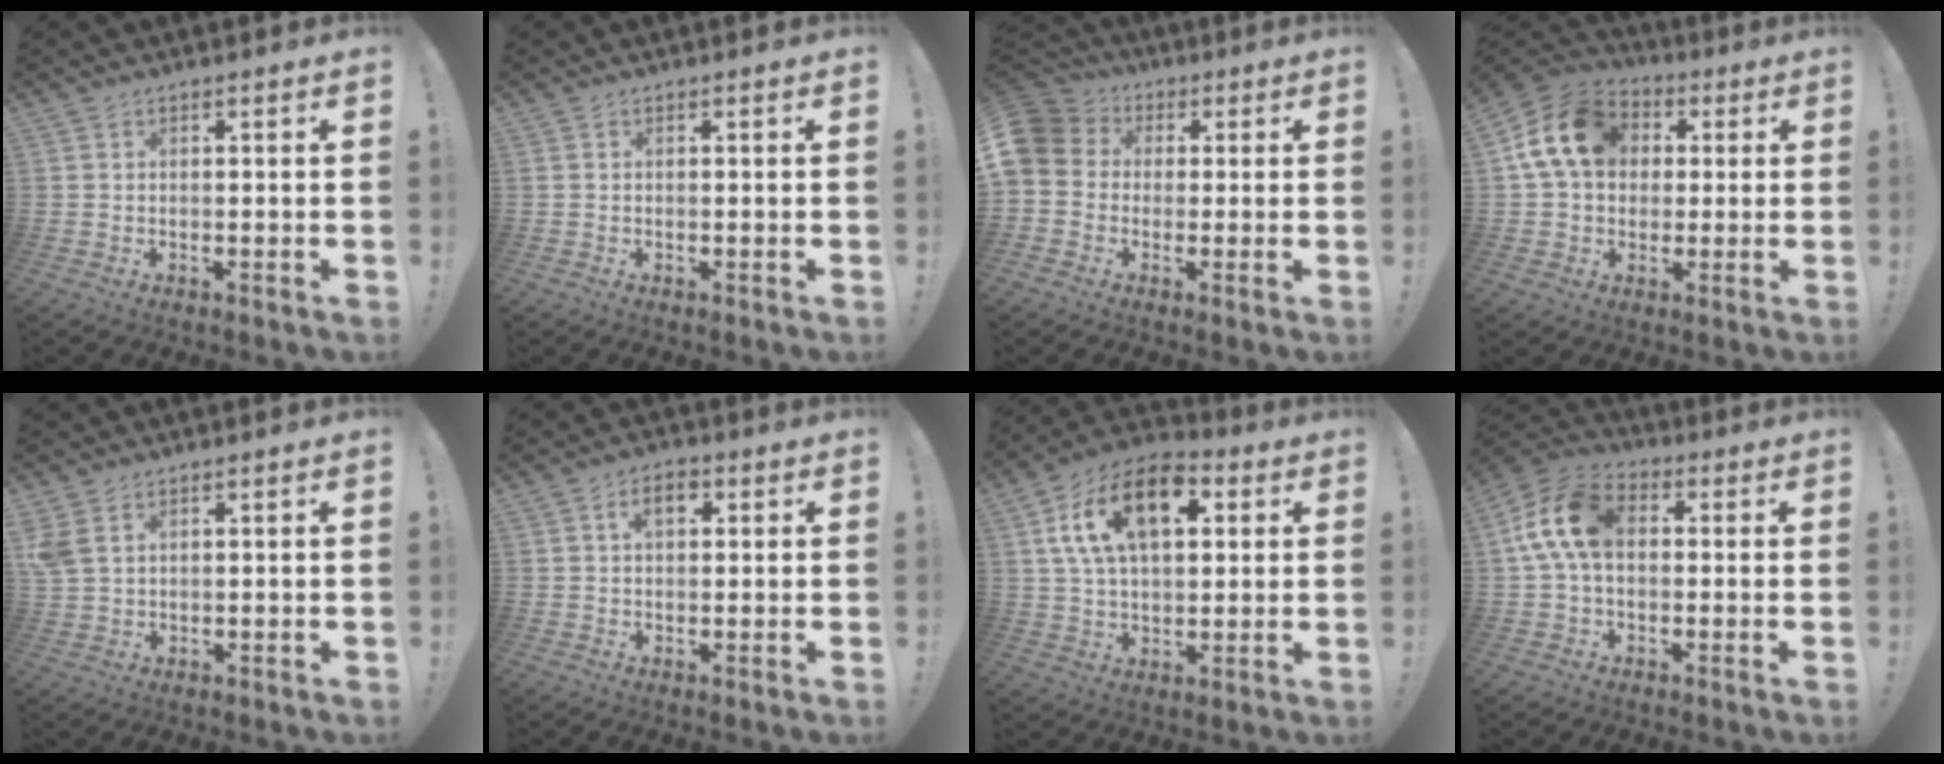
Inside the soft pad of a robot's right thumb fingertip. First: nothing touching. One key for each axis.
{"total": 0.0}
{"total": 8.7, "fx": 0.3, "fy": 7.8, "fz": 3.7, "tx": -0.078, "ty": 0.011, "tz": 0.011}
{"total": 15.7, "fx": 3.9, "fy": 12.1, "fz": 9.3, "tx": -0.149, "ty": 0.008, "tz": 0.080}
{"total": 4.9, "fx": 2.5, "fy": 2.9, "fz": 3.1, "tx": -0.066, "ty": -0.005, "tz": 0.049}
{"total": 4.7, "fx": 1.4, "fy": 2.9, "fz": 3.5, "tx": -0.055, "ty": 0.006, "tz": 0.020}
{"total": 18.1, "fx": 6.4, "fy": 10.3, "fz": 13.4, "tx": -0.228, "ty": -0.001, "tz": 0.114}
{"total": 13.7, "fx": 1.7, "fy": 8.6, "fz": 10.5, "tx": -0.197, "ty": 0.012, "tz": 0.034}